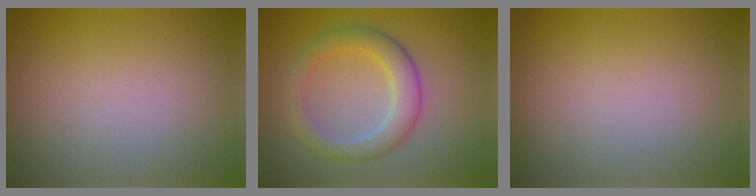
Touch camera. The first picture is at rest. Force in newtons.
{"total": 3.8, "press": 3.7, "slide": 0.2}
{"total": 0.0}